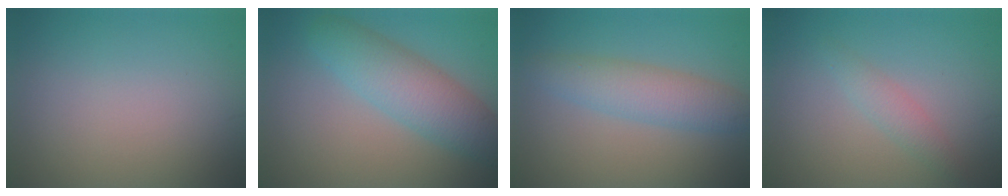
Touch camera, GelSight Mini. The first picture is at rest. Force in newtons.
{"total": 5.9, "press": 5.9, "slide": 0.0}
{"total": 4.0, "press": 4.0, "slide": 0.1}
{"total": 1.6, "press": 1.6, "slide": 0.2}